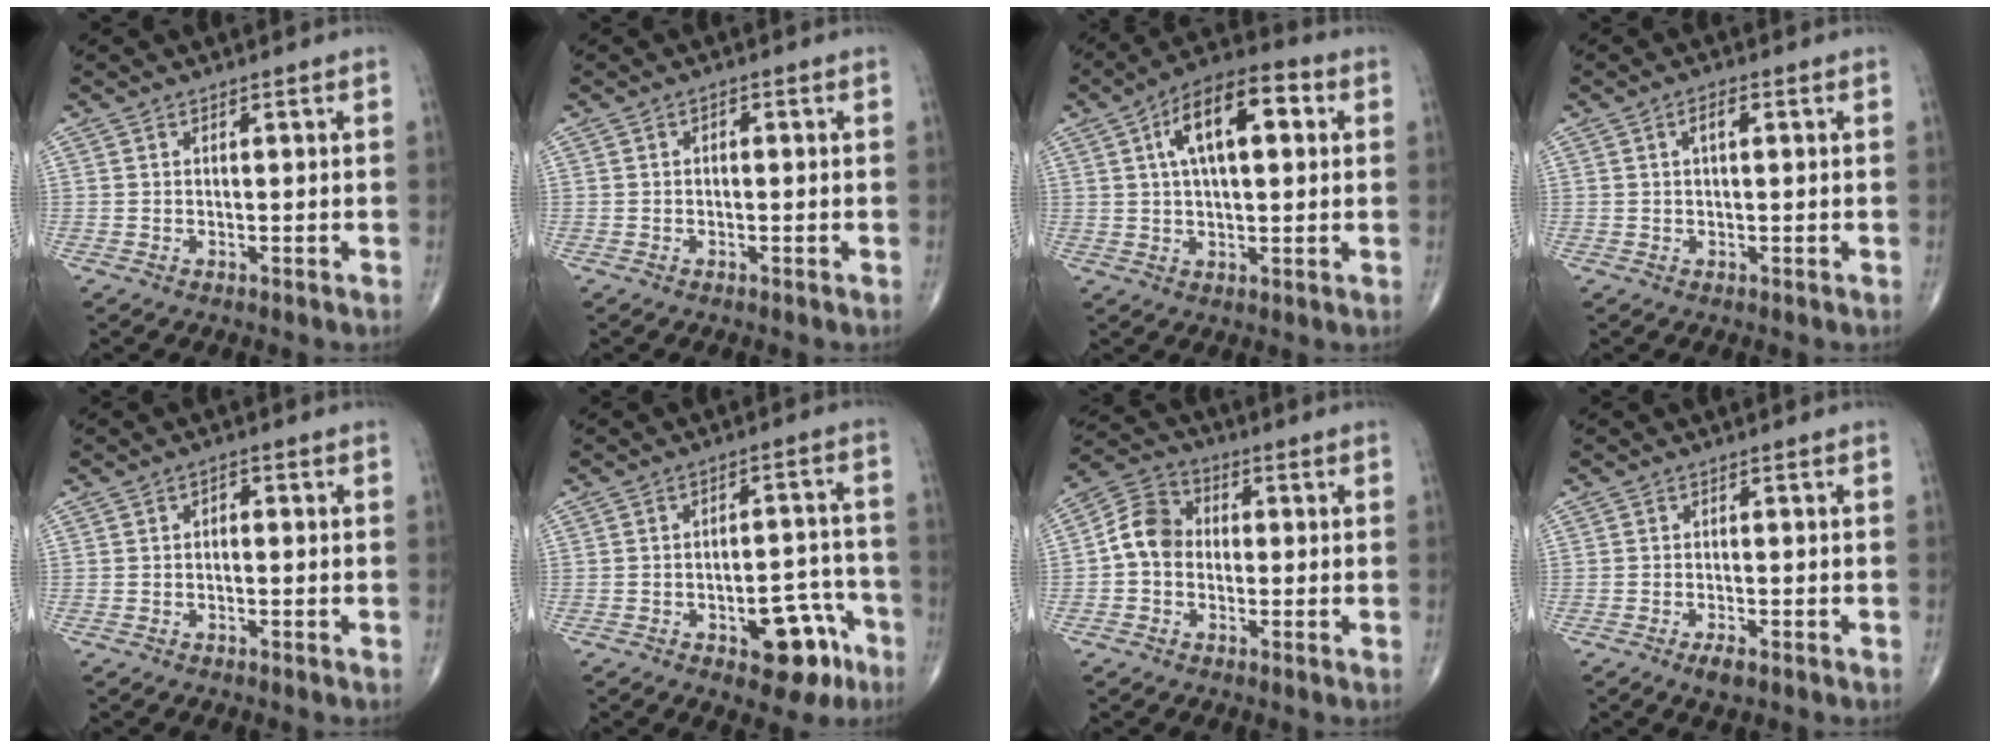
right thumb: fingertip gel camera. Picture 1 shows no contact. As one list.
[{"total": 0.9, "force": [0.1, 0.5, 0.7], "torque": [-0.006, 0.004, -0.003]}, {"total": 13.9, "force": [3.6, 6.3, 11.9], "torque": [-0.184, 0.021, 0.051]}, {"total": 2.6, "force": [0.7, 1.0, 2.2], "torque": [-0.038, 0.005, 0.010]}, {"total": 1.4, "force": [0.0, 0.9, 1.1], "torque": [-0.008, 0.008, -0.007]}, {"total": 11.2, "force": [-5.5, 5.4, 8.0], "torque": [-0.071, 0.046, -0.066]}, {"total": 7.5, "force": [-0.7, 6.1, 4.3], "torque": [-0.064, 0.029, -0.029]}, {"total": 2.4, "force": [-1.4, 0.8, 1.7], "torque": [-0.033, -0.001, -0.026]}]